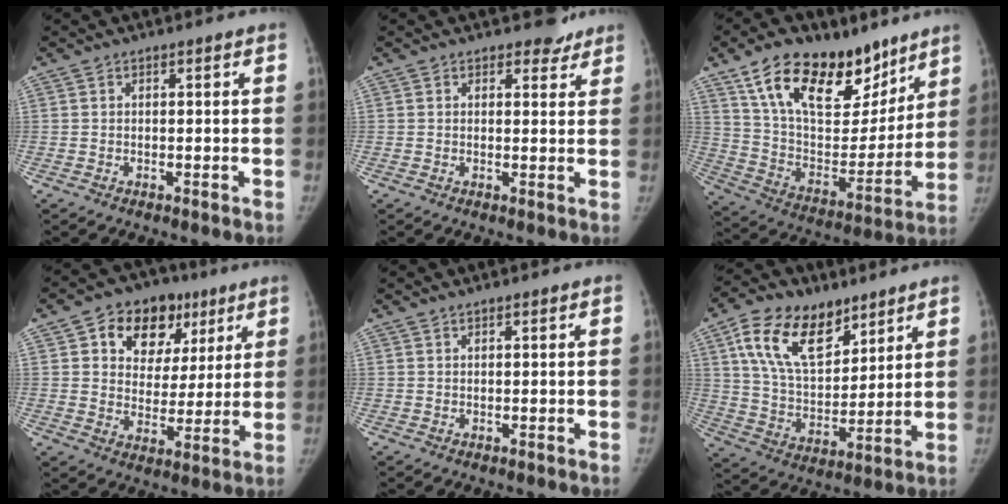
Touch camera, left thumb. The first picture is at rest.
{"total": 3.0, "force": [2.5, 1.6, 0.3], "torque": [0.019, -0.018, 0.024]}
{"total": 24.9, "force": [15.6, 13.2, 14.2], "torque": [-0.186, -0.051, 0.268]}
{"total": 15.1, "force": [6.9, 11.0, 7.7], "torque": [-0.062, -0.005, 0.107]}
{"total": 0.7, "force": [0.6, 0.1, 0.3], "torque": [-0.006, 0.000, 0.012]}
{"total": 17.7, "force": [9.5, 10.1, 10.9], "torque": [-0.160, -0.037, 0.178]}